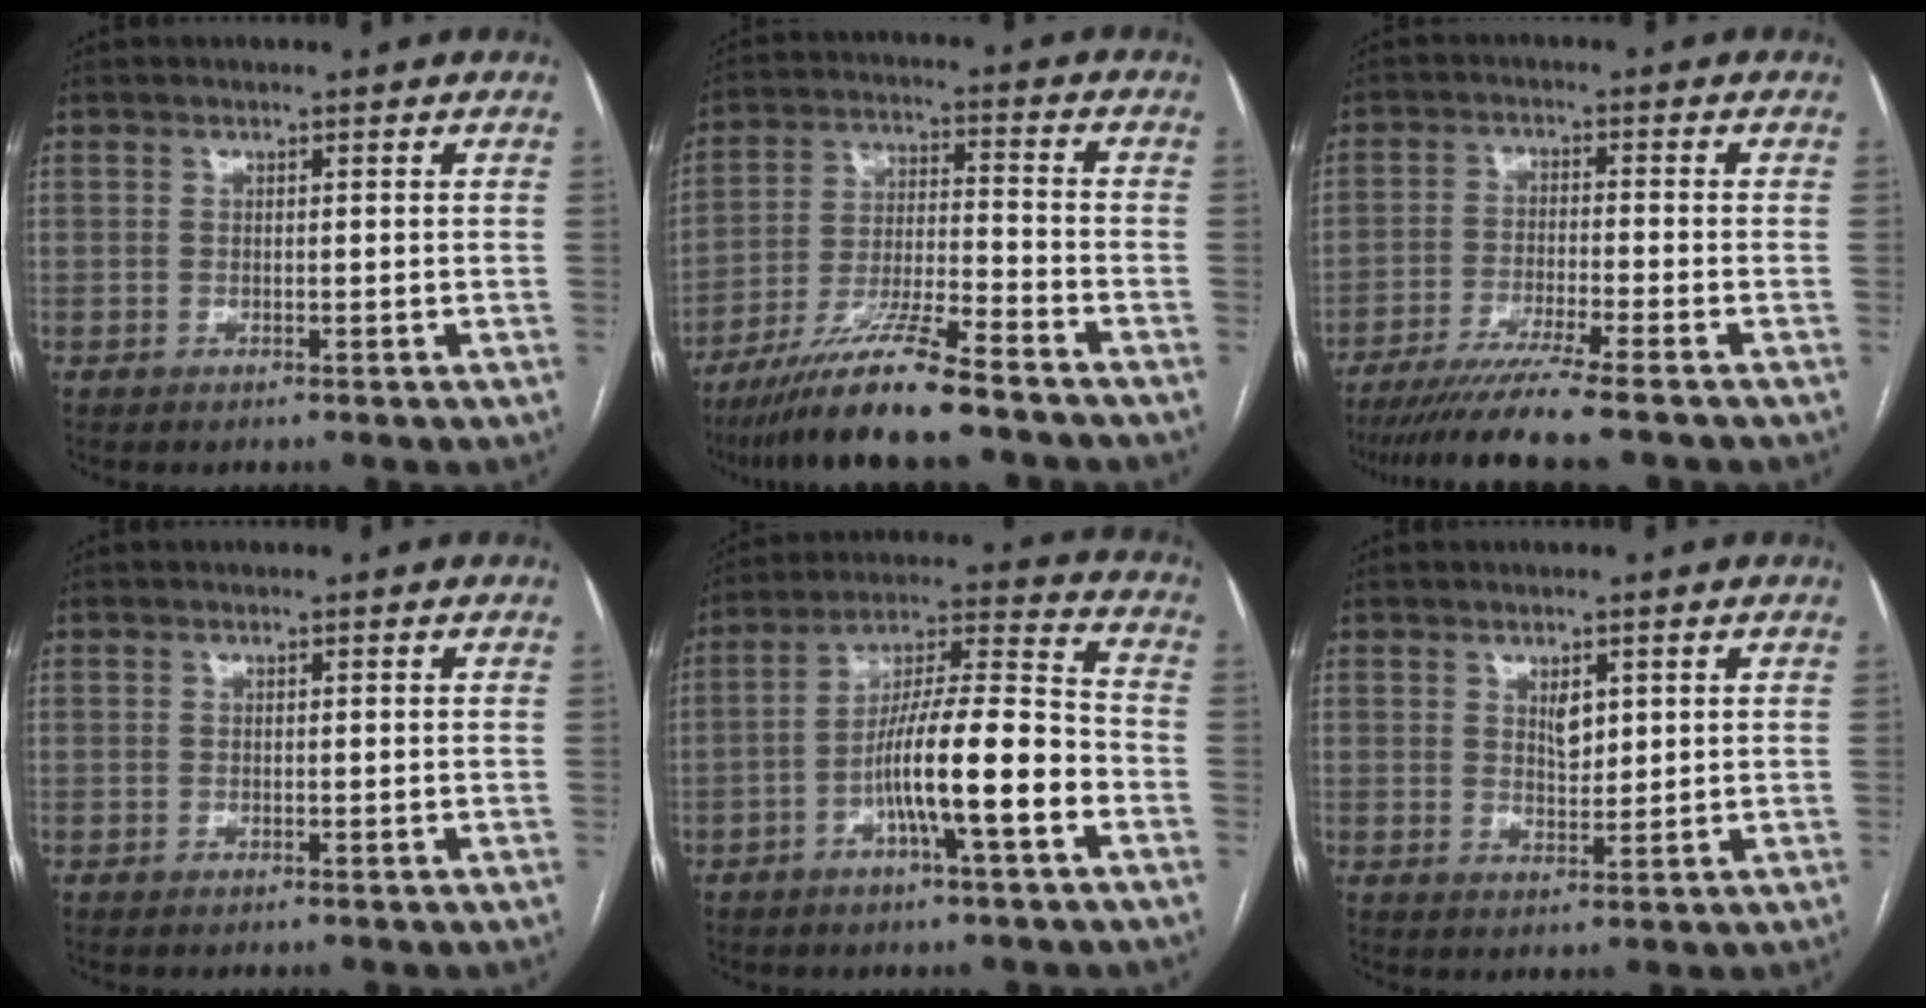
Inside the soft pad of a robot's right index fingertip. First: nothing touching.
{"total": 12.3, "force": [-9.8, 0.1, 7.4], "torque": [-0.137, -0.018, -0.177]}
{"total": 9.7, "force": [-7.9, -1.5, 5.4], "torque": [-0.078, -0.032, -0.130]}
{"total": 0.0}
{"total": 13.9, "force": [-5.0, 1.1, 13.0], "torque": [-0.224, 0.014, -0.083]}
{"total": 2.8, "force": [1.2, 1.4, 2.1], "torque": [-0.033, -0.003, 0.023]}